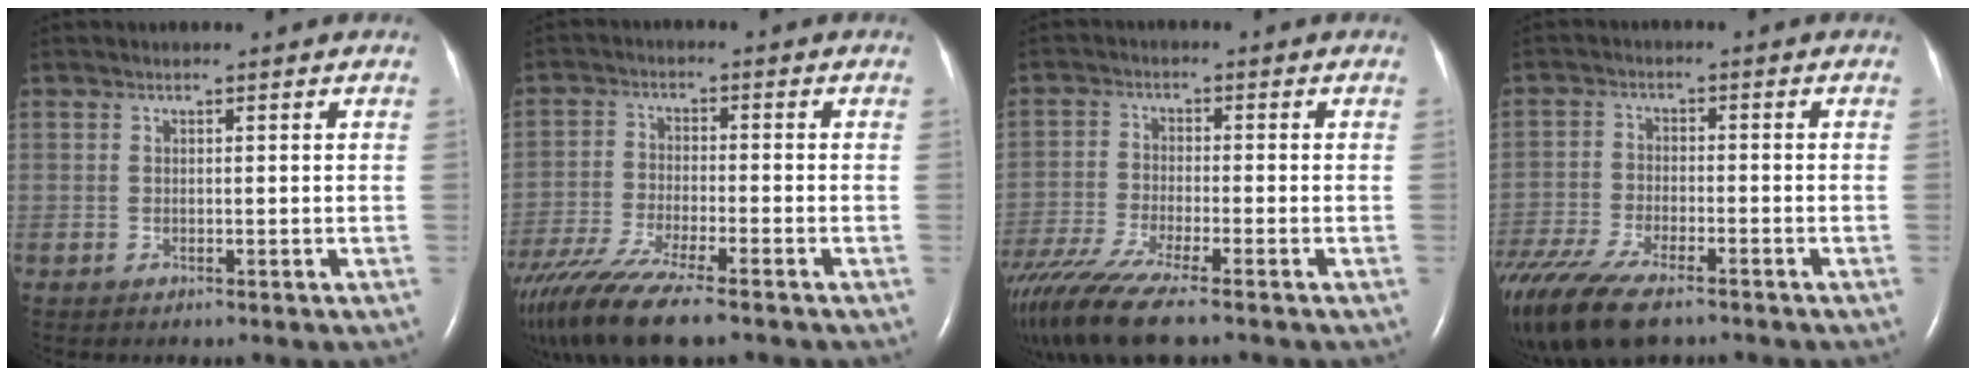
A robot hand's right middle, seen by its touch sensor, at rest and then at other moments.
{"total": 13.5, "force": [-10.5, 1.5, 8.5], "torque": [-0.166, -0.038, -0.181]}
{"total": 11.5, "force": [-8.9, 0.8, 7.2], "torque": [-0.135, -0.030, -0.156]}
{"total": 14.1, "force": [-10.6, 4.2, 8.4], "torque": [-0.180, -0.031, -0.182]}